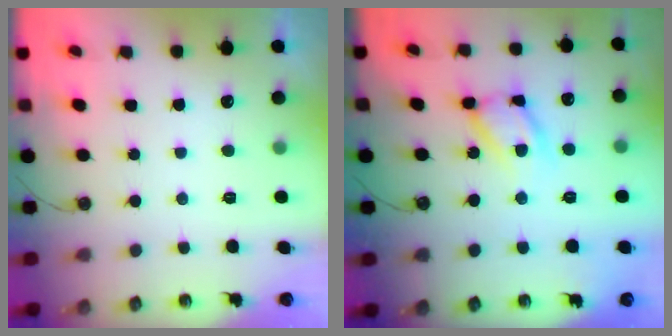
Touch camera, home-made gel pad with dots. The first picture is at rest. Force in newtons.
{"total": 14.0, "press": 14.0, "slide": 0.7}